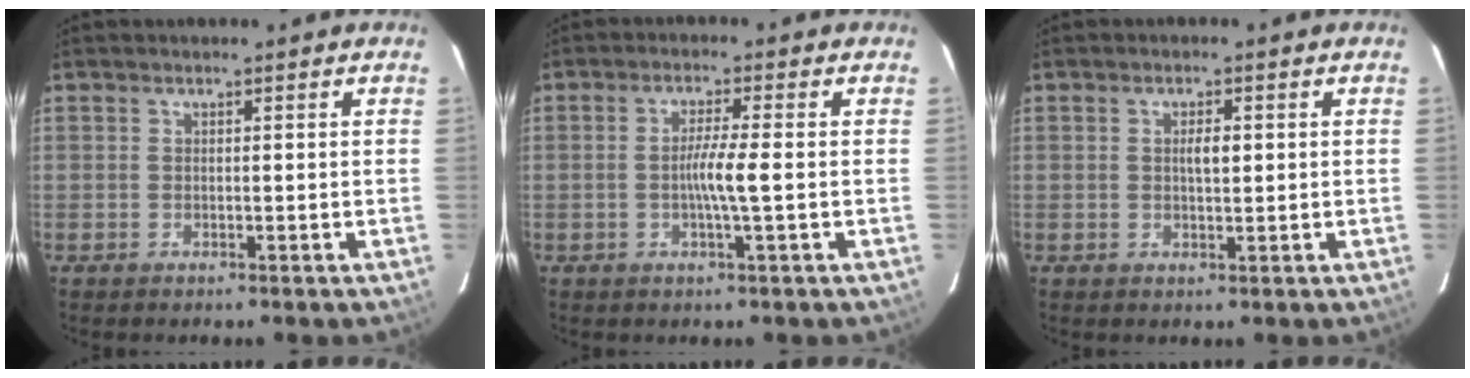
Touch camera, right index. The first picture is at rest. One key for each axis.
{"total": 4.3, "fx": -0.6, "fy": -0.5, "fz": 4.2, "tx": -0.079, "ty": -0.004, "tz": -0.012}
{"total": 2.3, "fx": 0.4, "fy": 0.7, "fz": 2.1, "tx": -0.038, "ty": 0.001, "tz": 0.007}